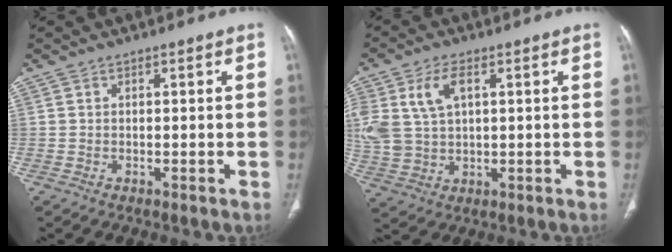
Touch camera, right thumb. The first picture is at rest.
{"total": 11.1, "force": [3.4, 6.9, 8.1], "torque": [-0.179, 0.003, 0.077]}